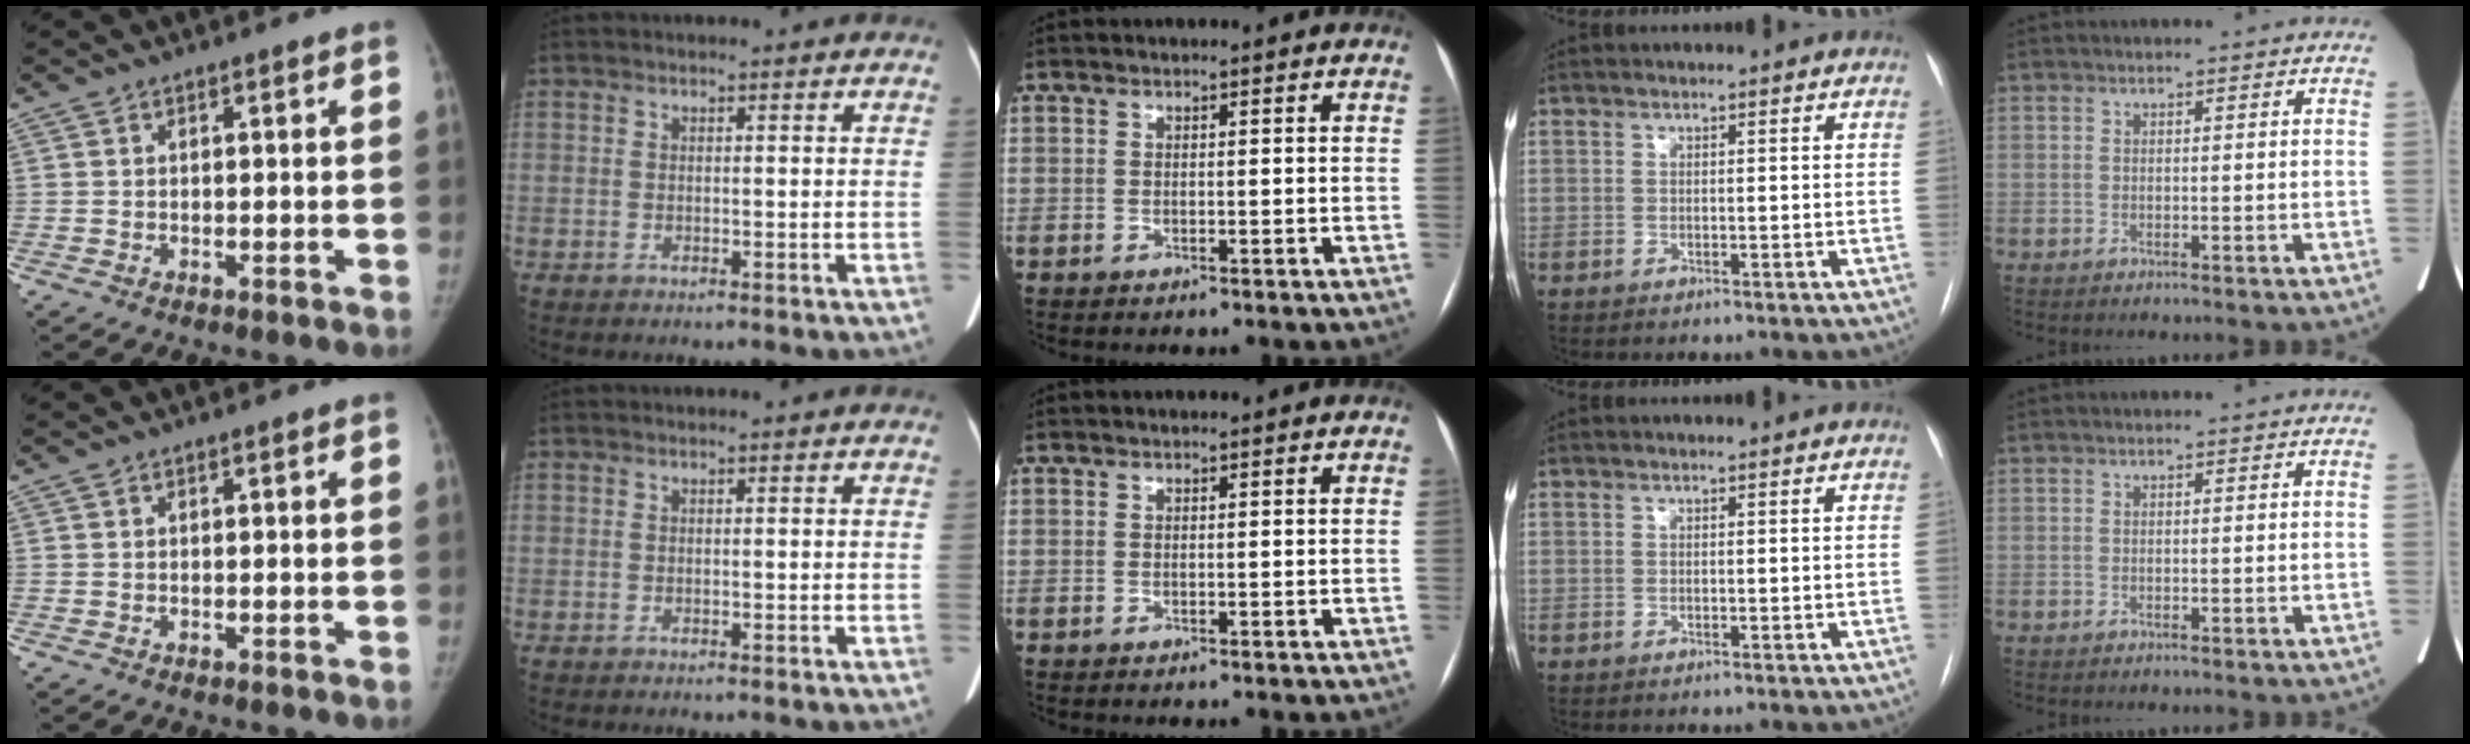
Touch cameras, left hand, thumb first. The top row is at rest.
{}